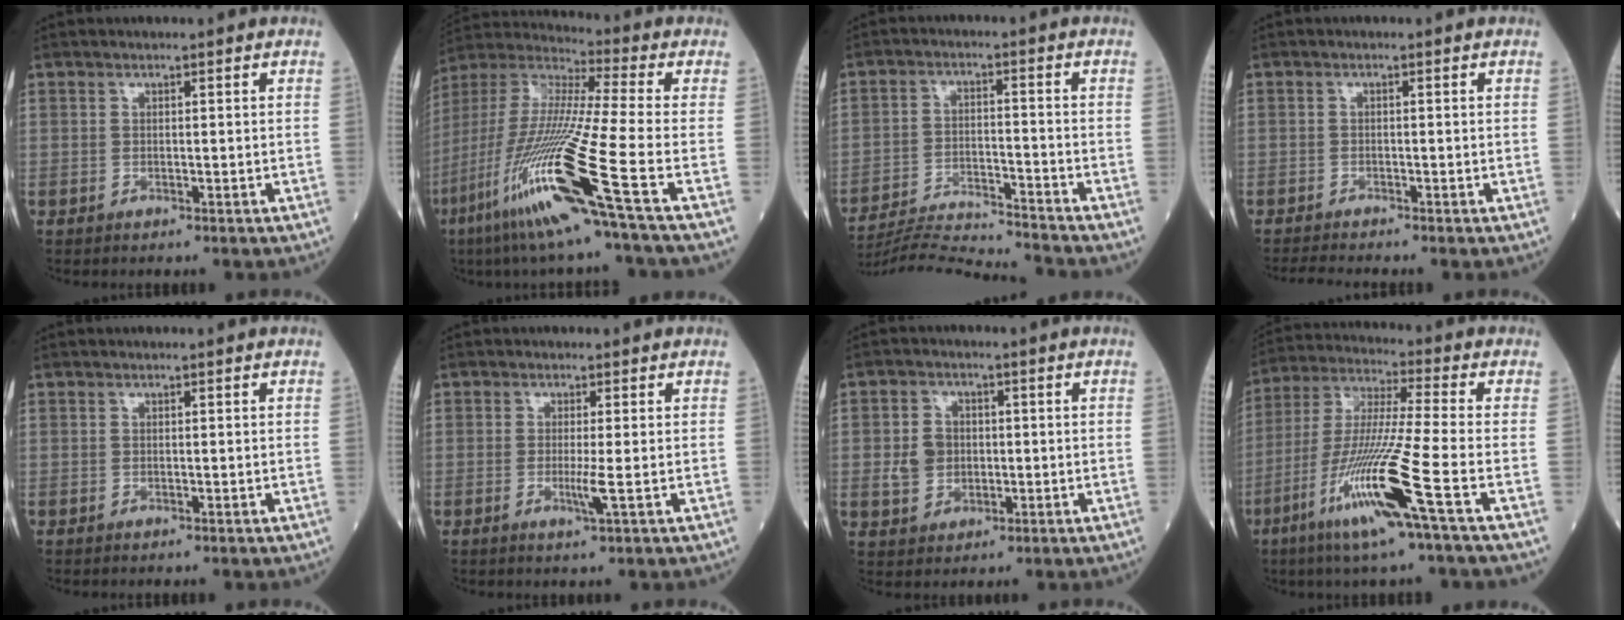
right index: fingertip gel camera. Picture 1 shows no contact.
{"total": 21.3, "force": [-9.5, -1.5, 19.0], "torque": [-0.424, -0.053, -0.194]}
{"total": 13.1, "force": [-12.7, -1.9, 2.5], "torque": [-0.040, -0.008, -0.210]}
{"total": 1.7, "force": [-1.7, -0.4, 0.0], "torque": [-0.012, -0.016, -0.033]}
{"total": 0.0}
{"total": 2.3, "force": [-0.4, -0.6, 2.2], "torque": [-0.043, -0.006, -0.008]}
{"total": 4.8, "force": [-0.1, 4.1, 2.6], "torque": [-0.056, 0.008, 0.005]}
{"total": 14.9, "force": [-6.5, -1.6, 13.3], "torque": [-0.273, -0.025, -0.126]}